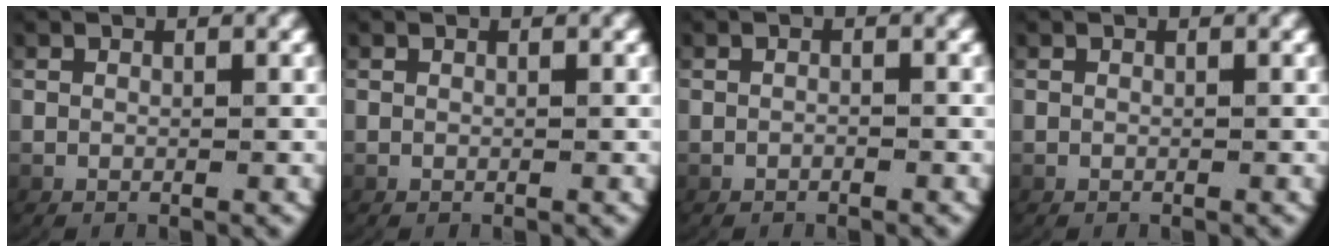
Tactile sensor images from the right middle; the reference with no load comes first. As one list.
[{"total": 0.0}, {"total": 0.7, "force": [-0.5, -0.4, 0.1], "torque": [-0.004, -0.001, -0.007]}, {"total": 0.0}]